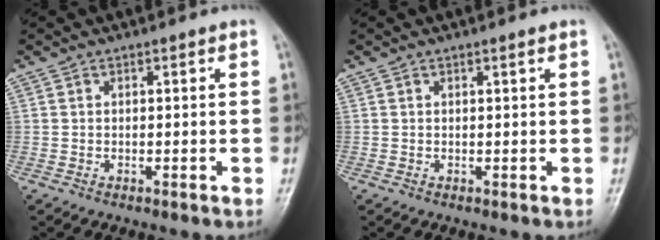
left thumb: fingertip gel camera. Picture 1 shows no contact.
{"total": 0.5, "force": [0.3, 0.0, 0.4], "torque": [-0.010, -0.001, 0.007]}